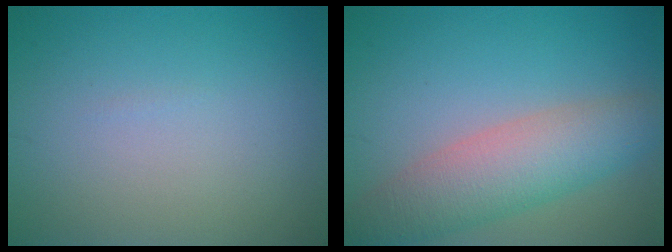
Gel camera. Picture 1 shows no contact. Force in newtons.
{"total": 6.1, "press": 6.0, "slide": 0.5}